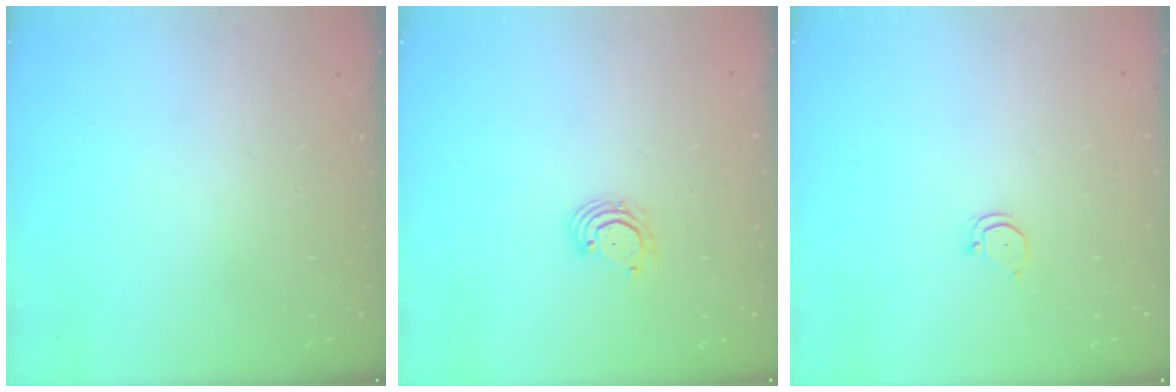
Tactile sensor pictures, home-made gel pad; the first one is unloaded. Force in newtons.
{"total": 2.9, "press": 2.9, "slide": 0.1}
{"total": 2.4, "press": 2.4, "slide": 0.2}